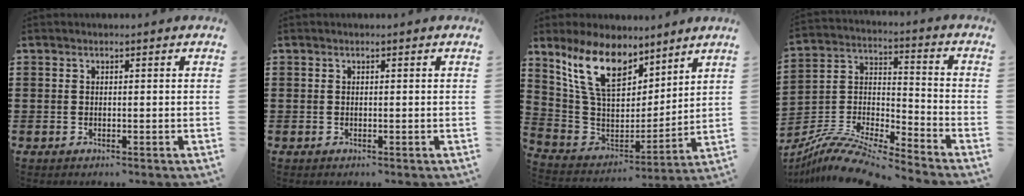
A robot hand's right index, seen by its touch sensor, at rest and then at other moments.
{"total": 0.0}
{"total": 12.9, "force": [8.3, 6.5, 7.5], "torque": [-0.194, -0.025, 0.157]}
{"total": 10.6, "force": [-9.6, 1.7, 4.1], "torque": [-0.089, 0.018, -0.194]}